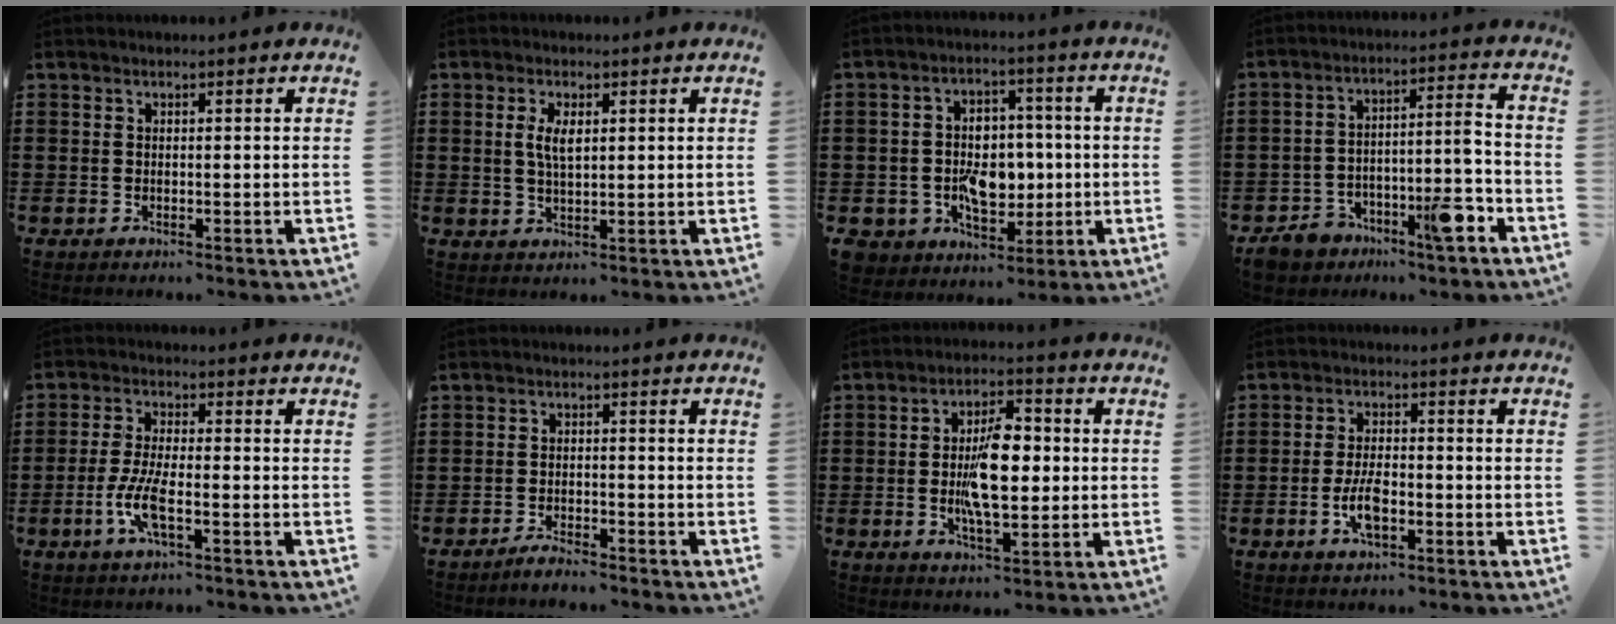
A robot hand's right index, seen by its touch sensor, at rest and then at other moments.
{"total": 3.6, "force": [0.8, 1.3, 3.2], "torque": [-0.066, 0.005, 0.012]}
{"total": 8.6, "force": [-1.2, 7.0, 4.8], "torque": [-0.104, 0.013, -0.013]}
{"total": 10.9, "force": [-6.4, 3.6, 8.1], "torque": [-0.130, 0.025, -0.113]}
{"total": 6.0, "force": [-2.2, 1.6, 5.3], "torque": [-0.122, -0.011, -0.047]}
{"total": 2.5, "force": [-2.5, 0.1, 0.3], "torque": [-0.010, 0.001, -0.049]}
{"total": 9.6, "force": [-0.3, 3.9, 8.8], "torque": [-0.170, 0.001, -0.012]}
{"total": 5.2, "force": [-1.6, 2.2, 4.4], "torque": [-0.103, -0.002, -0.036]}